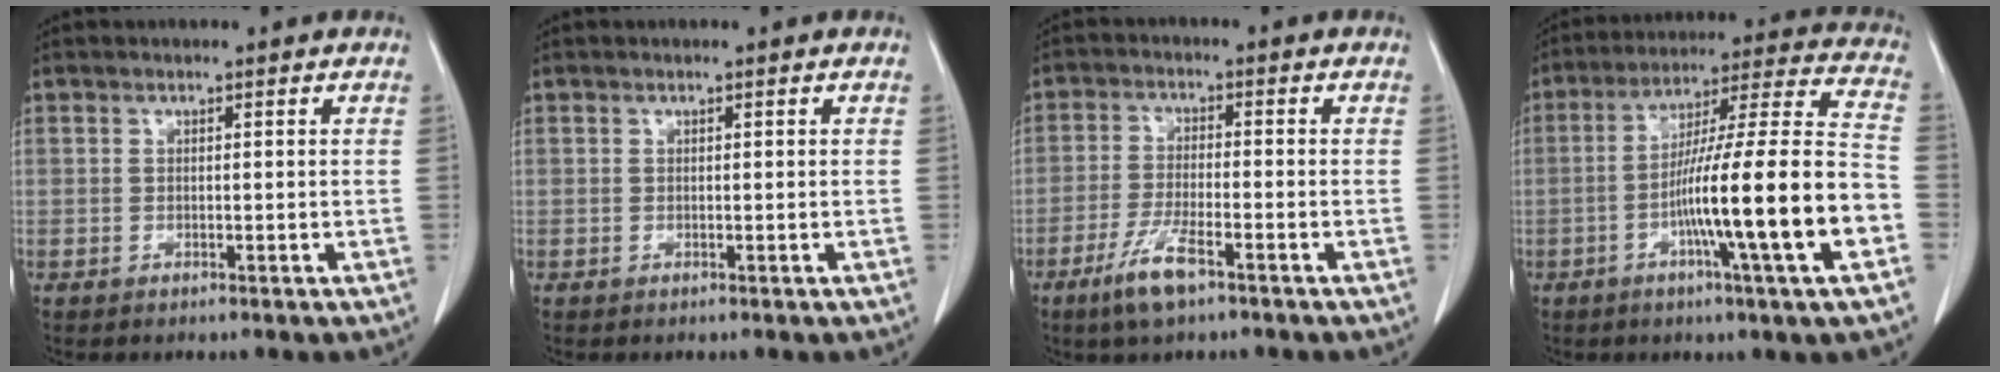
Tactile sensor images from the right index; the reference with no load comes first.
{"total": 0.0}
{"total": 6.2, "force": [-3.9, 0.9, 4.8], "torque": [-0.101, -0.009, -0.070]}
{"total": 19.3, "force": [-5.8, -0.5, 18.4], "torque": [-0.282, 0.005, -0.098]}